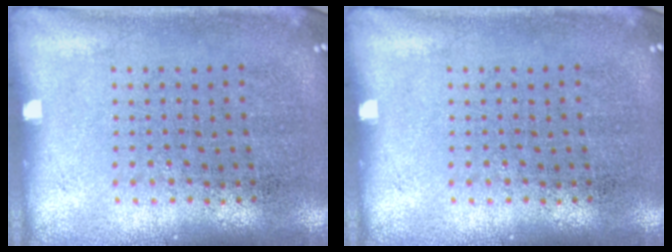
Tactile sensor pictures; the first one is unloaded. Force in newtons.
{"total": 0.0}